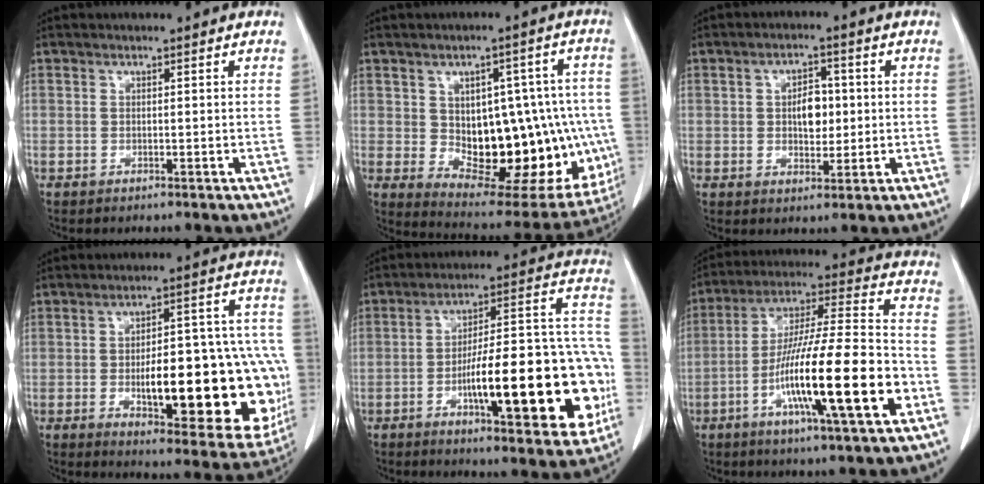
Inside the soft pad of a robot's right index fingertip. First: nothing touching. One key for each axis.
{"total": 21.7, "fx": -2.1, "fy": 10.4, "fz": 18.9, "tx": -0.204, "ty": 0.021, "tz": 0.005}
{"total": 5.2, "fx": 0.4, "fy": 2.9, "fz": 4.3, "tx": -0.069, "ty": 0.007, "tz": 0.010}
{"total": 26.8, "fx": -4.8, "fy": 7.9, "fz": 25.2, "tx": -0.258, "ty": 0.021, "tz": -0.042}
{"total": 25.3, "fx": -6.6, "fy": 5.9, "fz": 23.7, "tx": -0.271, "ty": 0.026, "tz": -0.083}
{"total": 20.9, "fx": -6.9, "fy": 1.3, "fz": 19.7, "tx": -0.339, "ty": -0.015, "tz": -0.118}